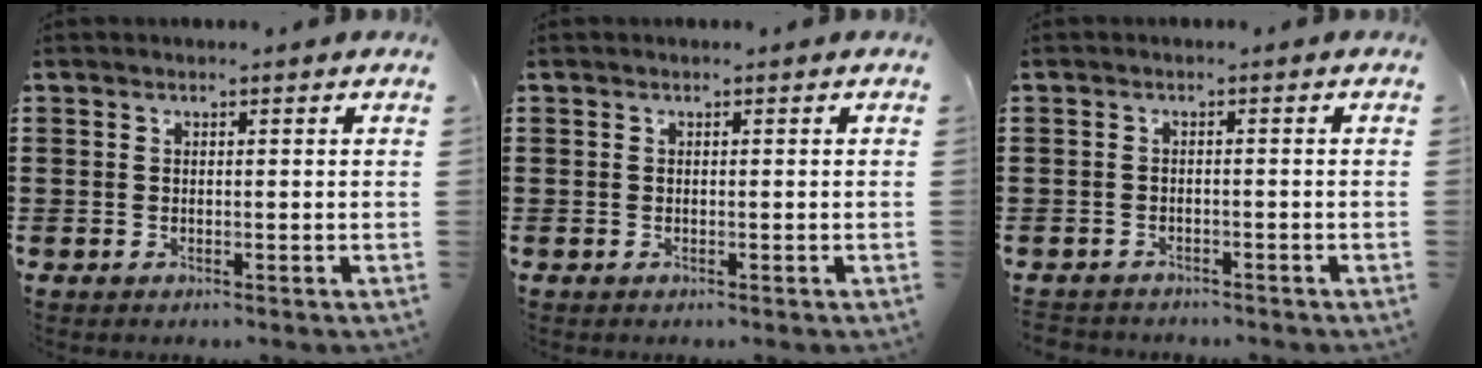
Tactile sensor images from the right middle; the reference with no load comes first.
{"total": 0.0}
{"total": 1.4, "force": [-1.4, 0.2, -0.2], "torque": [-0.002, 0.001, -0.032]}